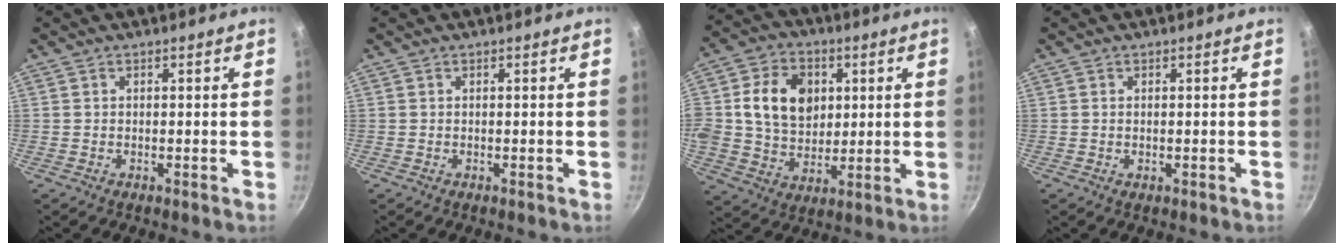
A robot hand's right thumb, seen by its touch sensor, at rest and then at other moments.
{"total": 0.0}
{"total": 15.4, "force": [2.9, 11.9, 9.3], "torque": [-0.141, 0.008, 0.046]}
{"total": 0.7, "force": [-0.1, 0.3, 0.6], "torque": [-0.008, 0.000, -0.002]}